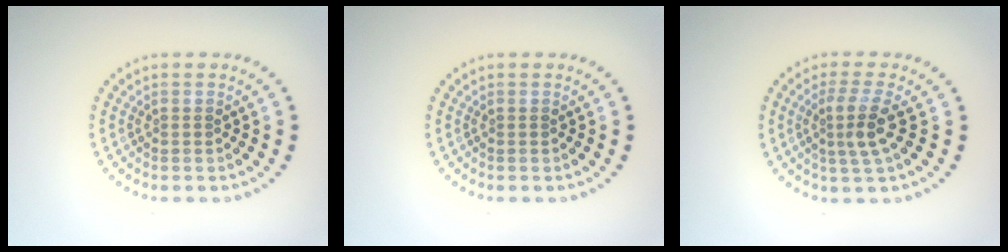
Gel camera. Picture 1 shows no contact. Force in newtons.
{"total": 0.0}
{"total": 3.0, "press": 2.5, "slide": 1.6}